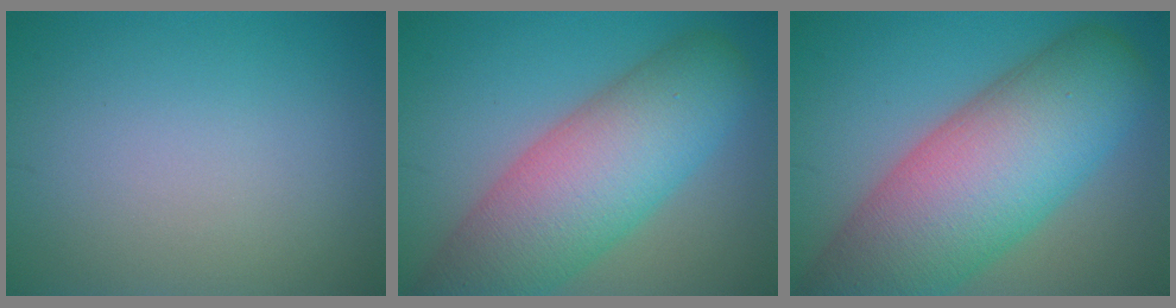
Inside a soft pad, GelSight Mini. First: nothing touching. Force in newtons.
{"total": 10.8, "press": 10.8, "slide": 0.5}
{"total": 13.9, "press": 13.9, "slide": 0.7}